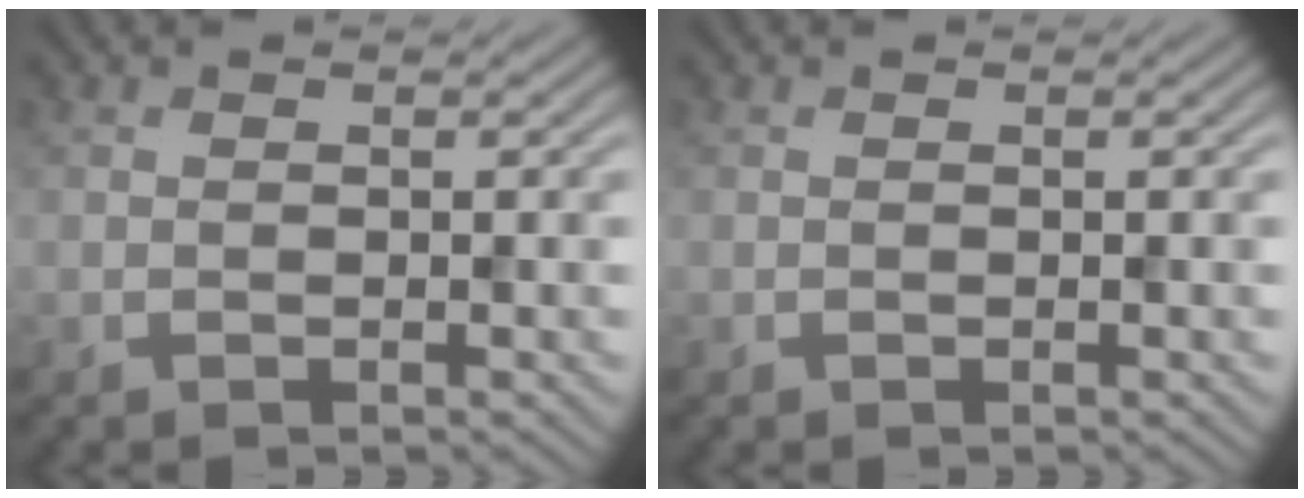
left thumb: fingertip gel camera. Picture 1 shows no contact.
{"total": 0.0}